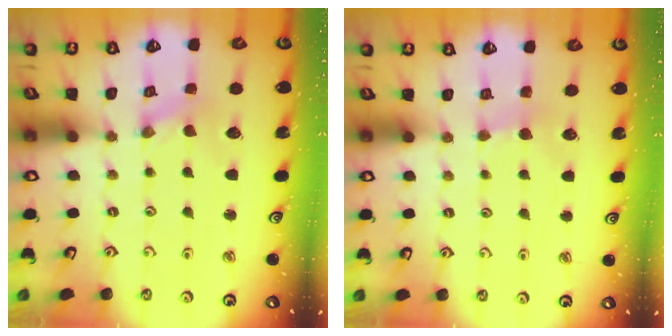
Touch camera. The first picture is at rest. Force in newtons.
{"total": 3.4, "press": 3.4, "slide": 0.4}